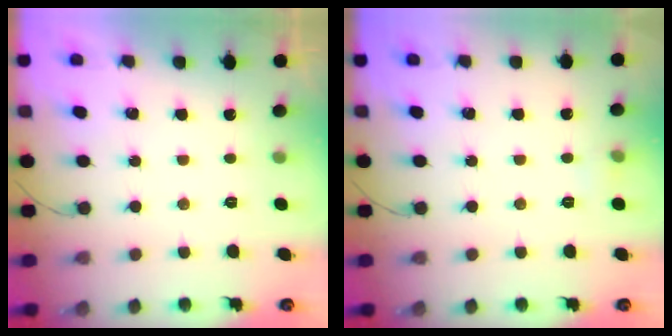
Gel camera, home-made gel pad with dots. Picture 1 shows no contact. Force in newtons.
{"total": 4.0, "press": 3.8, "slide": 1.2}